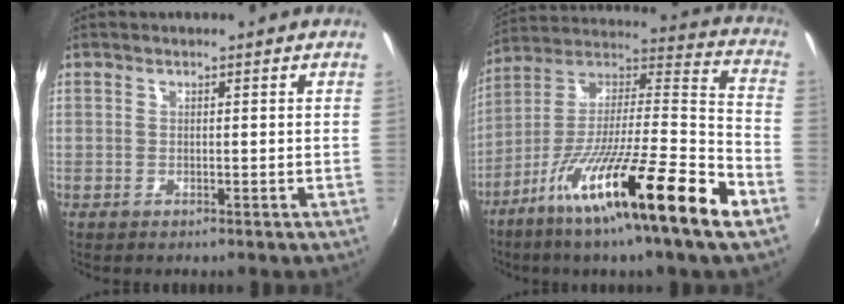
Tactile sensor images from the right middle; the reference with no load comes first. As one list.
[{"total": 22.4, "force": [-12.4, 0.7, 18.7], "torque": [-0.297, -0.019, -0.220]}]